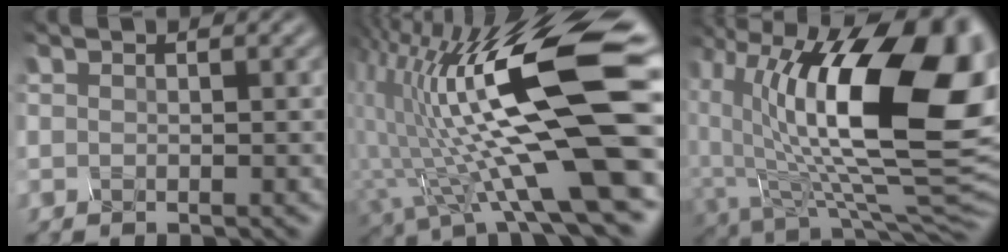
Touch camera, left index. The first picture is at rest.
{"total": 16.0, "force": [2.4, 4.0, 15.3], "torque": [-0.266, 0.002, 0.042]}
{"total": 18.7, "force": [2.5, 9.8, 15.7], "torque": [-0.259, -0.012, 0.064]}